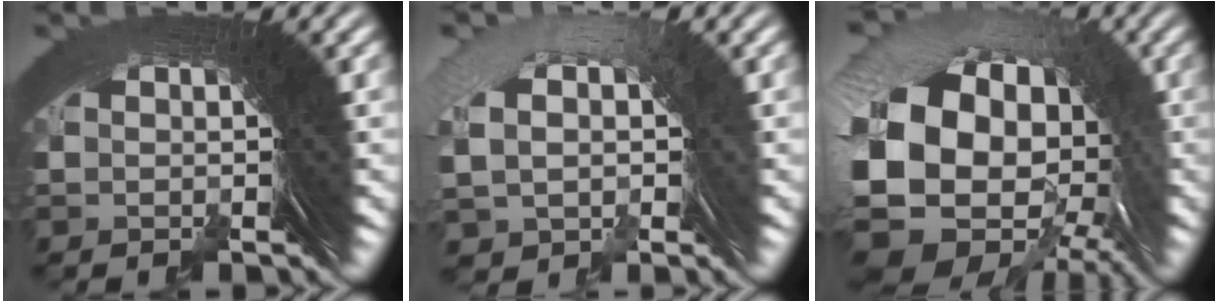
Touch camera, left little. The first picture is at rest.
{"total": 3.0, "force": [-0.6, 2.4, 1.8], "torque": [-0.060, -0.004, -0.003]}
{"total": 12.2, "force": [-2.2, 8.6, 8.4], "torque": [-0.207, -0.050, -0.019]}